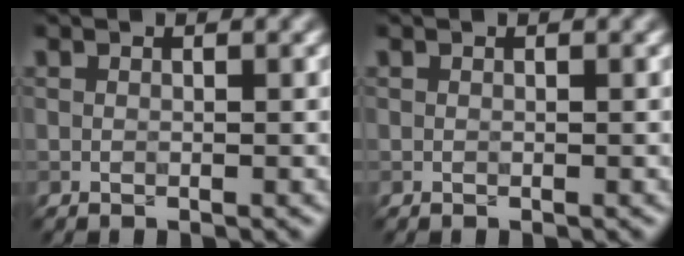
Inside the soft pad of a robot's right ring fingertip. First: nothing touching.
{"total": 0.0}